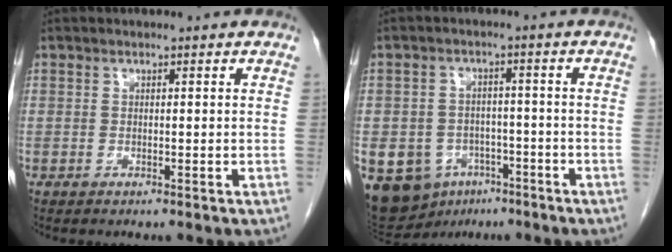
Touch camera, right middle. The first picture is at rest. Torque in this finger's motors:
{"motor_torque": [1.48, -0.66, 1.05, 0.21]}